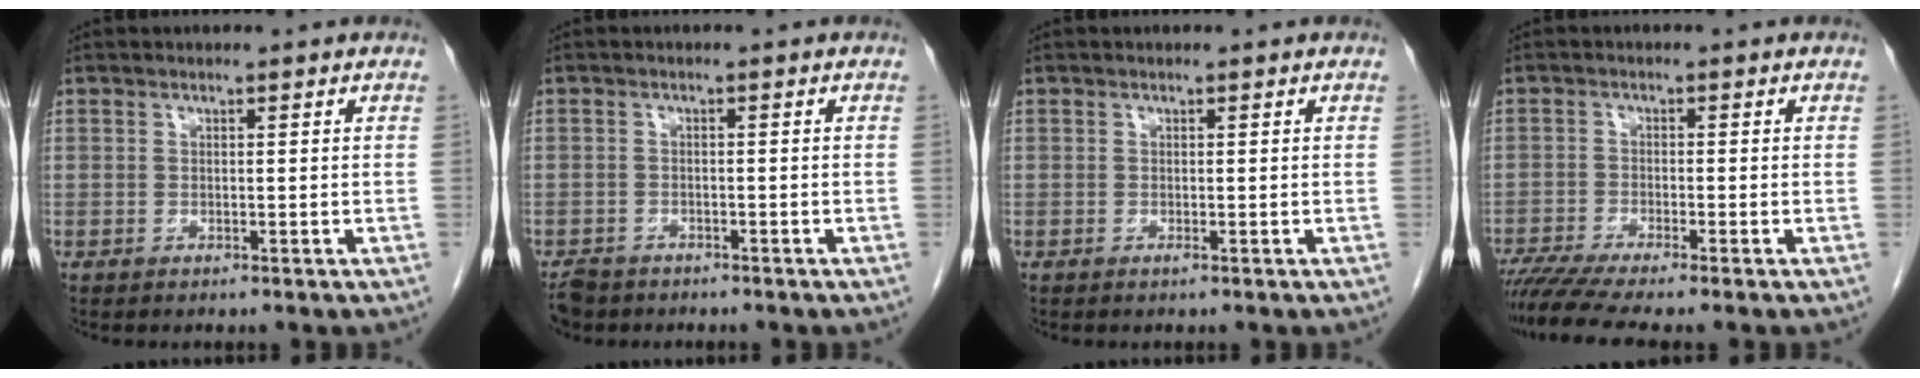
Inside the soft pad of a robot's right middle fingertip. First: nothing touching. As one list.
[{"total": 3.9, "force": [-3.3, 2.0, 0.7], "torque": [-0.017, -0.004, -0.056]}, {"total": 0.0}, {"total": 7.0, "force": [-5.8, -0.6, 3.8], "torque": [-0.063, -0.016, -0.100]}]